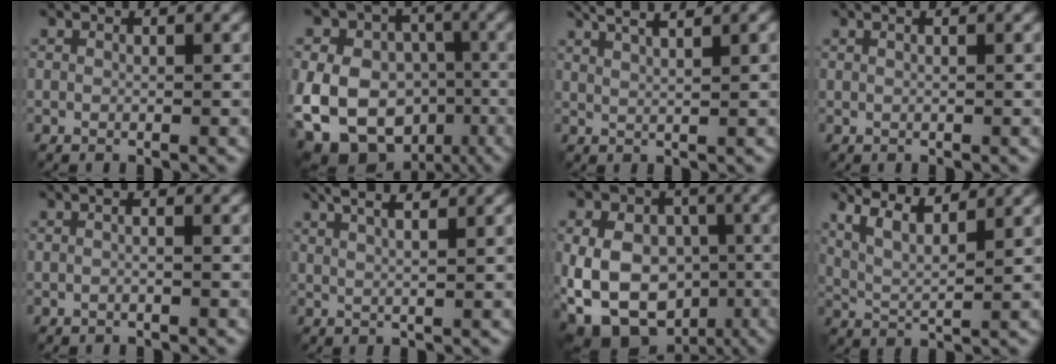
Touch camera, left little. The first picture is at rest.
{"total": 17.0, "force": [-4.7, 14.1, 8.1], "torque": [-0.150, 0.004, -0.106]}
{"total": 5.2, "force": [3.4, 1.4, 3.7], "torque": [-0.046, 0.026, 0.027]}
{"total": 1.4, "force": [0.7, 0.6, 1.1], "torque": [-0.008, 0.005, -0.010]}
{"total": 1.8, "force": [0.2, 0.9, 1.6], "torque": [-0.013, 0.012, -0.014]}
{"total": 5.3, "force": [3.2, 1.6, 3.9], "torque": [-0.044, 0.026, 0.022]}
{"total": 12.5, "force": [-2.9, 9.6, 7.6], "torque": [-0.118, 0.009, -0.069]}
{"total": 5.5, "force": [3.8, 1.5, 3.7], "torque": [-0.071, 0.014, 0.053]}